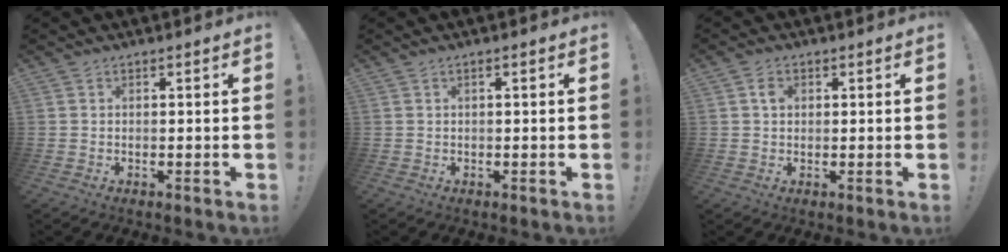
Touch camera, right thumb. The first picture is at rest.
{"total": 1.1, "force": [0.0, -0.1, 1.1], "torque": [-0.020, -0.001, -0.001]}
{"total": 2.5, "force": [0.7, 1.9, 1.5], "torque": [-0.019, 0.001, 0.010]}